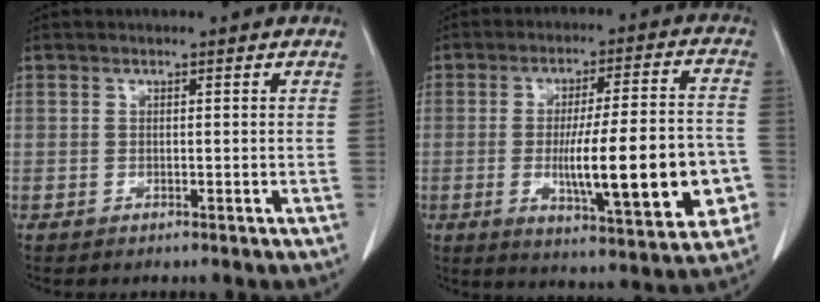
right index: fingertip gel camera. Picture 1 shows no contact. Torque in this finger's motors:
{"motor_torque": [1.90, -0.24, 0.79, 0.21]}